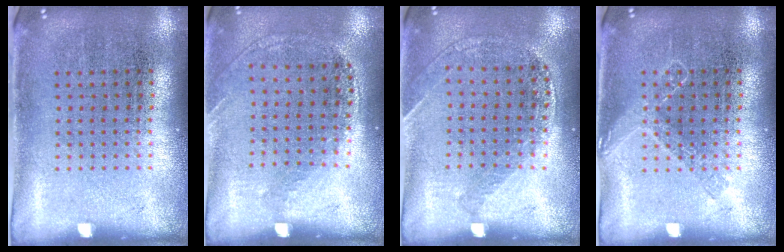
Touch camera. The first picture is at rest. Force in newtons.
{"total": 1.2, "press": 1.0, "slide": 0.8}
{"total": 1.2, "press": 1.2, "slide": 0.2}
{"total": 1.5, "press": 1.5, "slide": 0.3}